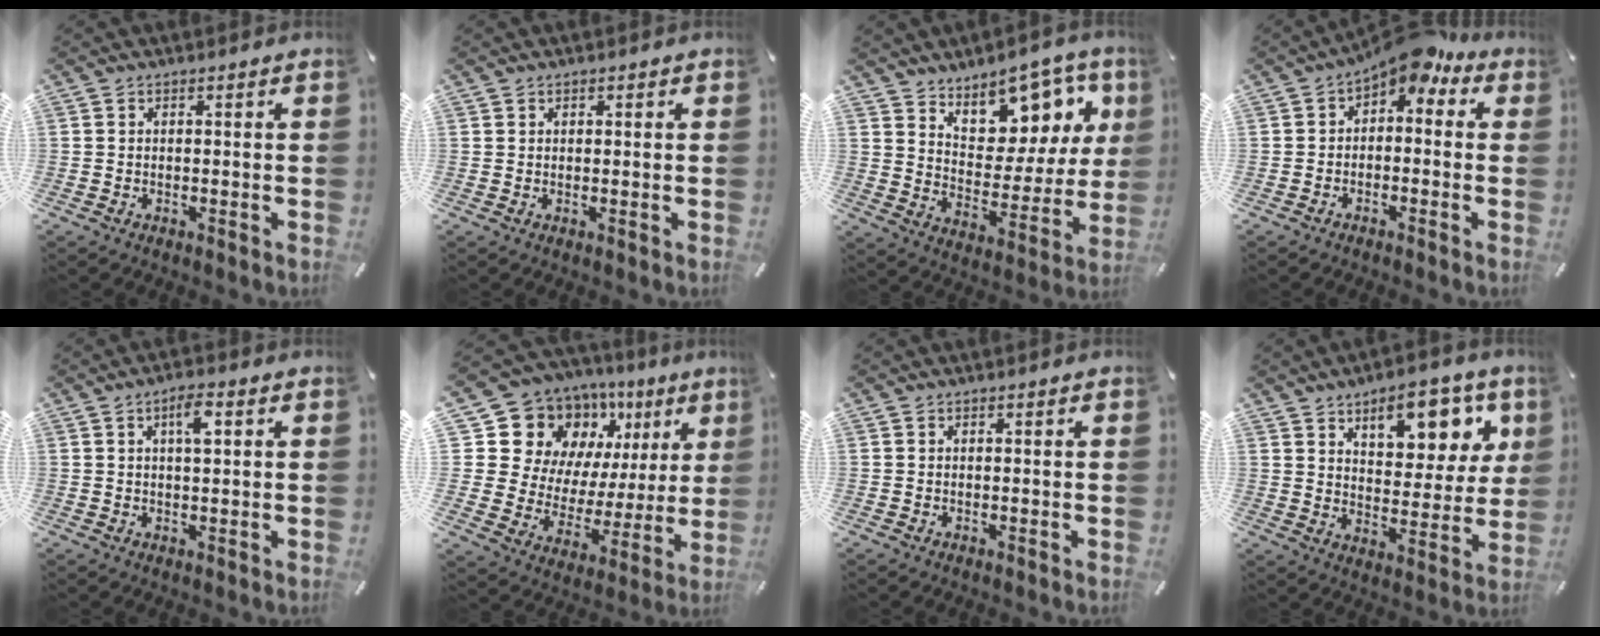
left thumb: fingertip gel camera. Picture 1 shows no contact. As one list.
[{"total": 0.7, "force": [0.4, 0.7, 0.0], "torque": [0.002, 0.003, 0.007]}, {"total": 12.2, "force": [9.2, 7.3, 3.3], "torque": [-0.037, -0.096, 0.166]}, {"total": 5.0, "force": [2.8, 2.8, 3.0], "torque": [-0.056, -0.017, 0.044]}, {"total": 4.3, "force": [1.4, 1.3, 3.8], "torque": [-0.065, 0.002, 0.018]}, {"total": 17.2, "force": [10.0, 12.6, 6.2], "torque": [-0.099, -0.089, 0.194]}, {"total": 0.0}, {"total": 13.5, "force": [7.9, 7.3, 8.1], "torque": [-0.095, -0.045, 0.133]}]